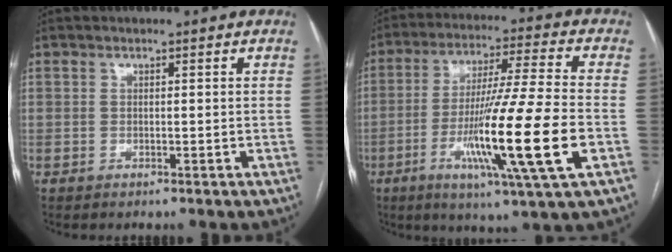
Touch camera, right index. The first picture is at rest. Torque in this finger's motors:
{"motor_torque": [1.88, -0.26, 1.06, 0.21]}